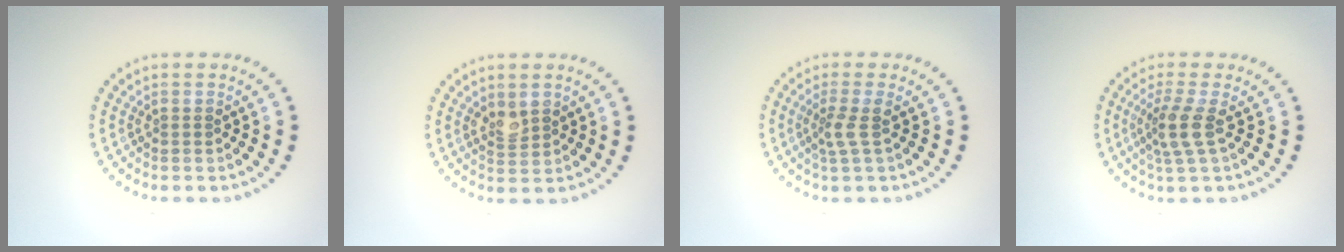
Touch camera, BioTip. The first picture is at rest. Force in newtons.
{"total": 1.7, "press": 1.6, "slide": 0.5}
{"total": 1.9, "press": 1.4, "slide": 1.3}
{"total": 2.6, "press": 2.1, "slide": 1.7}